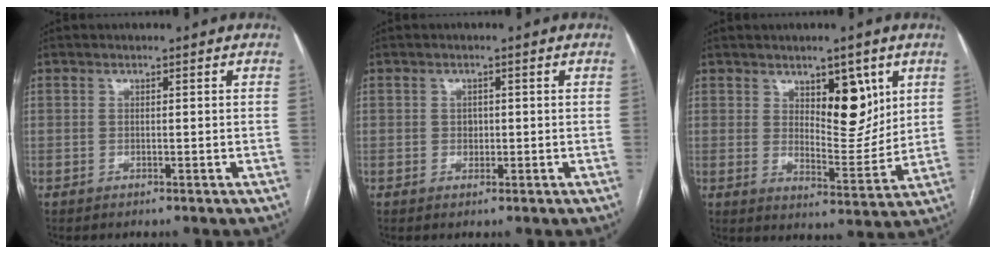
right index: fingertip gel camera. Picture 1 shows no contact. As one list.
[{"total": 1.3, "force": [0.0, 1.1, 0.7], "torque": [-0.009, 0.002, 0.002]}, {"total": 8.7, "force": [4.1, 3.6, 6.8], "torque": [-0.096, -0.004, 0.070]}]